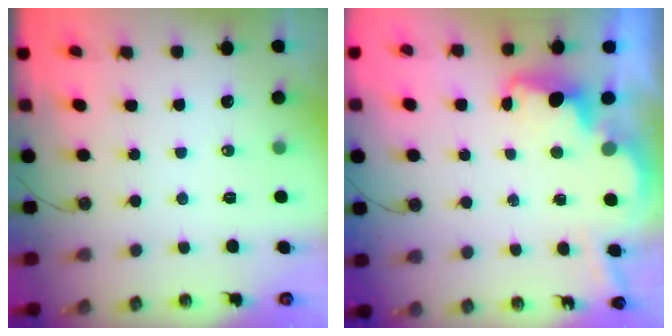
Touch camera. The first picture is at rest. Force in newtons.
{"total": 3.5, "press": 3.4, "slide": 0.7}